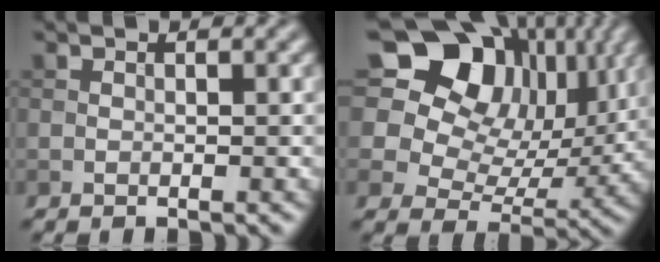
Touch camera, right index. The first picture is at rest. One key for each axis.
{"total": 15.9, "fx": 8.5, "fy": 10.7, "fz": 8.1, "tx": -0.182, "ty": 0.061, "tz": 0.129}